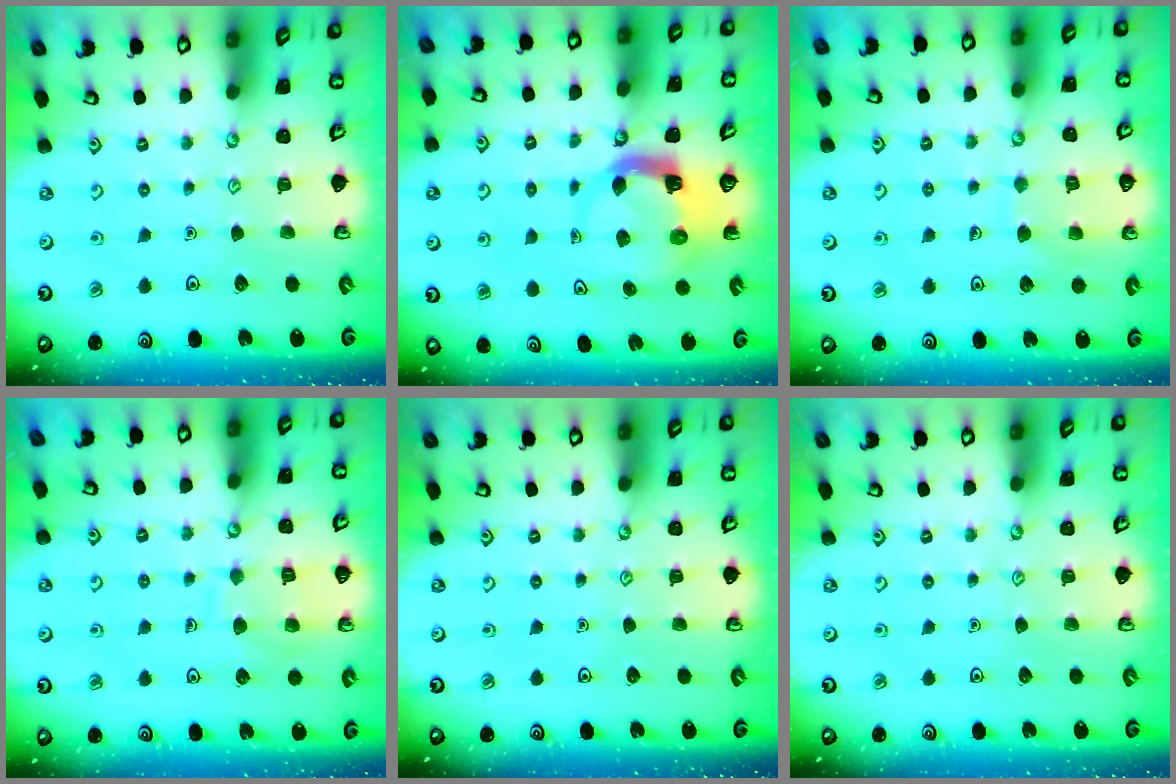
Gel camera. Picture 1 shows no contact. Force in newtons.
{"total": 4.4, "press": 4.3, "slide": 0.8}
{"total": 7.4, "press": 7.3, "slide": 0.5}
{"total": 8.9, "press": 8.9, "slide": 0.9}
{"total": 0.0}
{"total": 0.0}